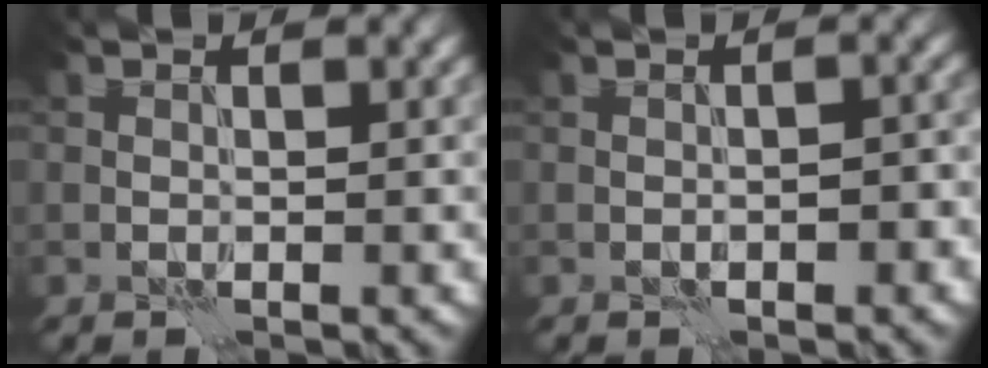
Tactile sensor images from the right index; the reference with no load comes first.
{"total": 1.6, "force": [-0.6, 0.6, 1.3], "torque": [-0.019, 0.005, -0.010]}